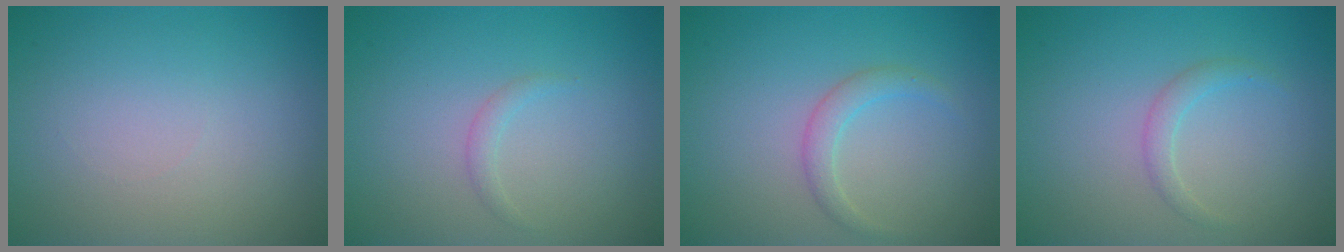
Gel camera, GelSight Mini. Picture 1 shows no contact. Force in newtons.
{"total": 0.9, "press": 0.9, "slide": 0.0}
{"total": 1.7, "press": 1.7, "slide": 0.1}
{"total": 1.3, "press": 1.3, "slide": 0.2}